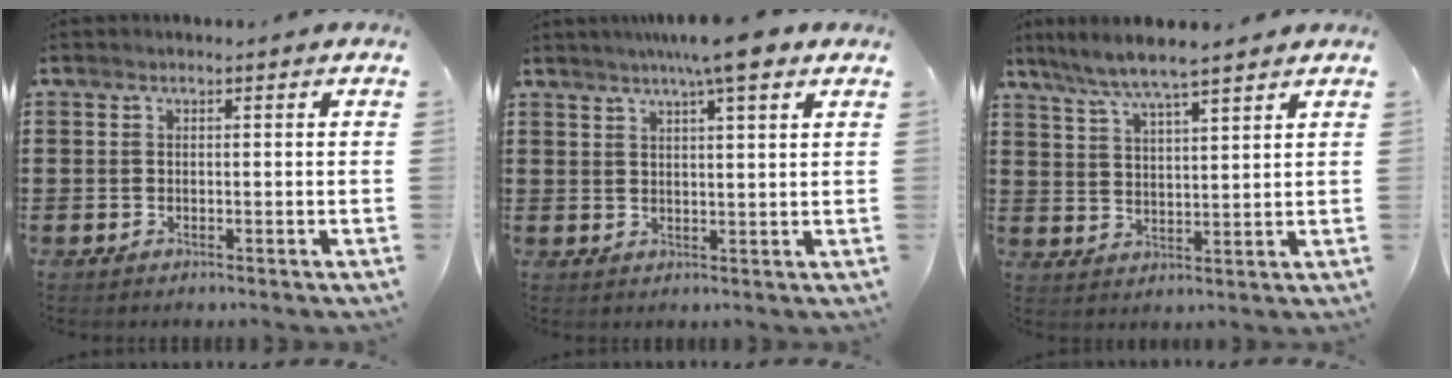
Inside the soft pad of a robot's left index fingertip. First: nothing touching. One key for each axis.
{"total": 6.3, "fx": 4.5, "fy": 0.1, "fz": 4.4, "tx": -0.080, "ty": -0.003, "tz": 0.075}
{"total": 5.7, "fx": 5.0, "fy": 0.0, "fz": 2.8, "tx": -0.071, "ty": -0.019, "tz": 0.086}